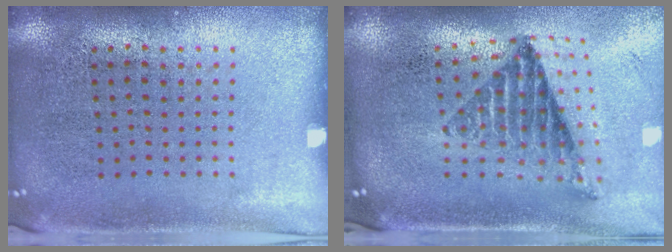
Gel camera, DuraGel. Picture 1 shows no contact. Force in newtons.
{"total": 1.3, "press": 1.2, "slide": 0.6}